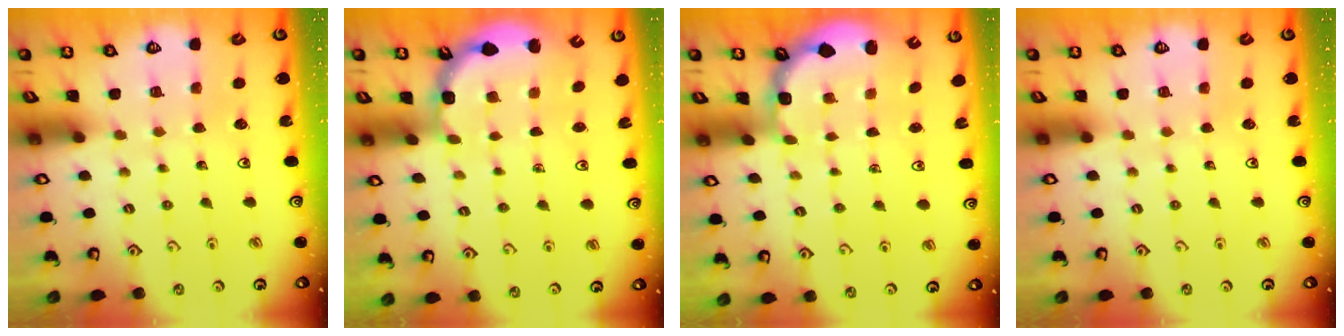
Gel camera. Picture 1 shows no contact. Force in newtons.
{"total": 2.8, "press": 2.8, "slide": 0.6}
{"total": 2.7, "press": 2.0, "slide": 1.8}
{"total": 0.0}